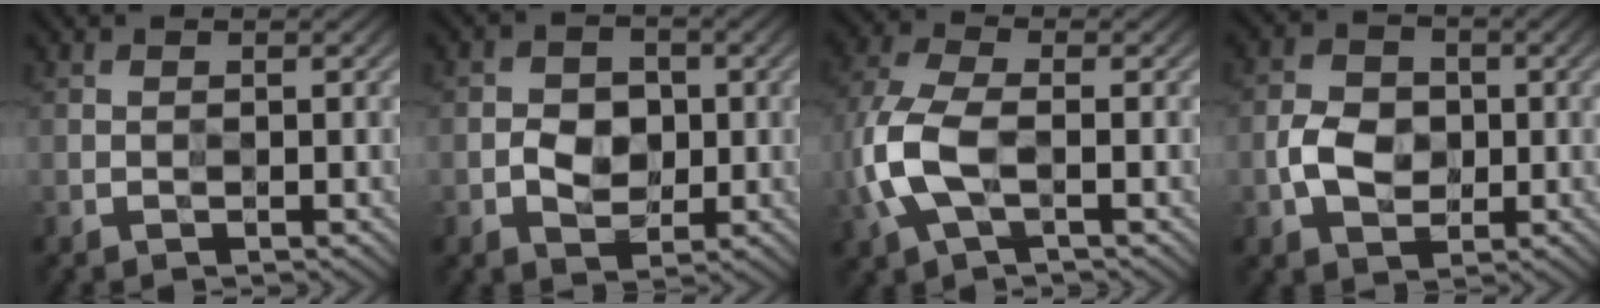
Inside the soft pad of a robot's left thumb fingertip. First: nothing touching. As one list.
[{"total": 3.2, "force": [-0.5, 2.8, 1.5], "torque": [-0.017, 0.000, -0.012]}, {"total": 8.2, "force": [-2.2, 4.4, 6.6], "torque": [-0.170, 0.001, -0.047]}, {"total": 4.3, "force": [-0.8, 3.6, 2.1], "torque": [-0.039, 0.002, -0.019]}]